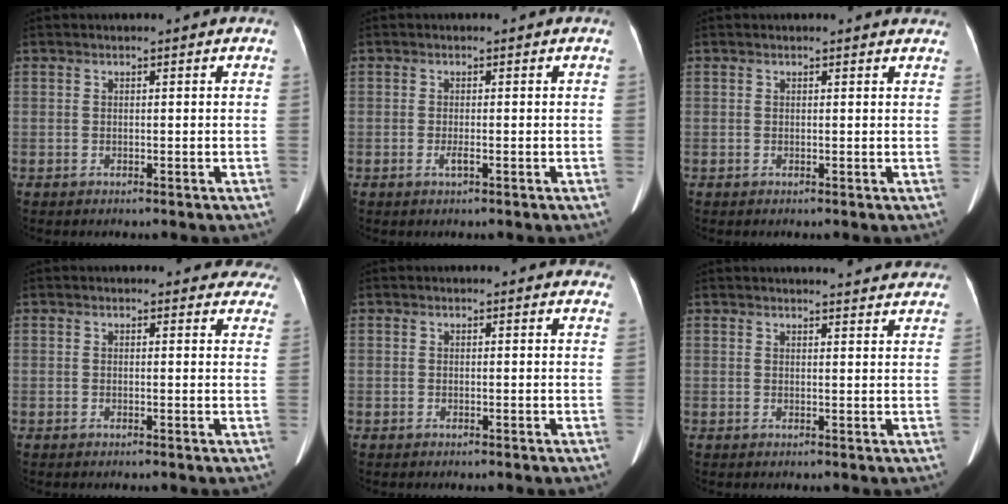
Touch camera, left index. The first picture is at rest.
{"total": 1.0, "force": [-0.5, 0.0, 0.9], "torque": [-0.022, -0.001, -0.009]}
{"total": 2.2, "force": [2.1, 0.6, 0.2], "torque": [-0.005, -0.005, 0.004]}
{"total": 8.1, "force": [7.5, 3.0, 1.0], "torque": [0.031, -0.013, 0.047]}
{"total": 4.1, "force": [3.8, 1.4, 0.8], "torque": [0.004, -0.003, 0.020]}
{"total": 11.8, "force": [11.2, 1.9, 3.0], "torque": [-0.012, -0.002, 0.109]}